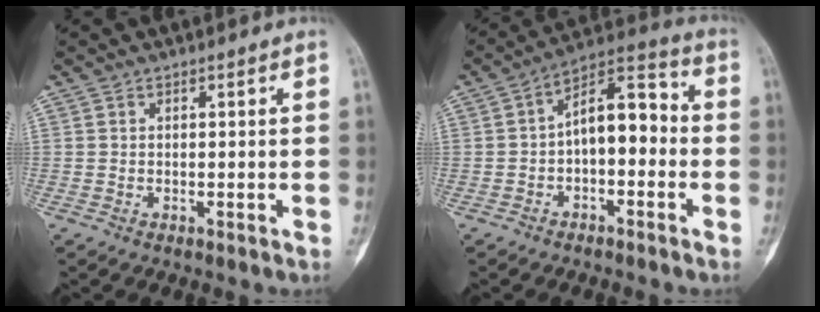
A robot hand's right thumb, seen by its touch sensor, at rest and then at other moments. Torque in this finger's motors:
{"motor_torque": [1.31, 1.18, 0.37, -0.33, 0.17]}